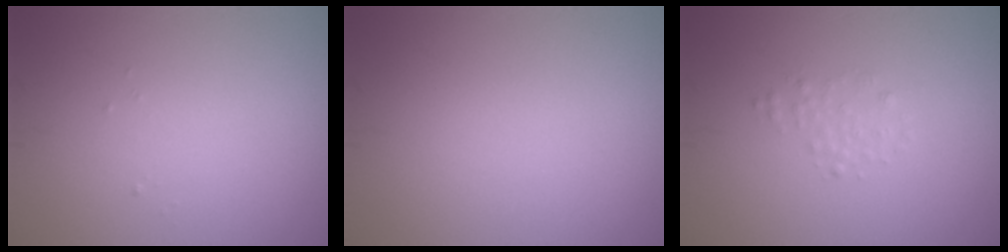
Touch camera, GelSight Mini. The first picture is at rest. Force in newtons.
{"total": 0.0}
{"total": 1.1, "press": 1.1, "slide": 0.1}